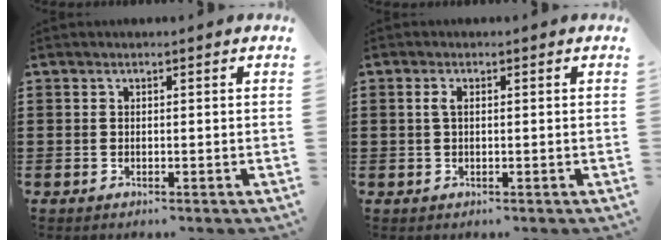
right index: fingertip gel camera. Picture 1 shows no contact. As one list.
[{"total": 1.4, "force": [0.1, 0.5, 1.3], "torque": [-0.033, 0.001, -0.002]}]